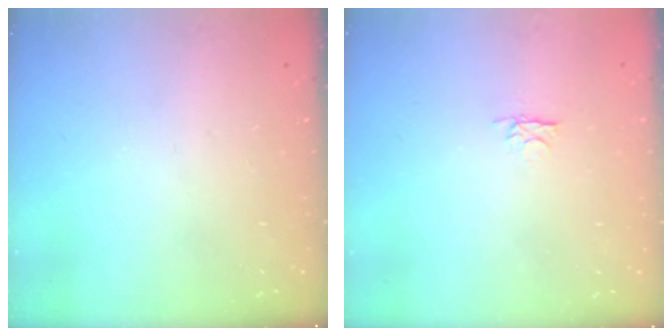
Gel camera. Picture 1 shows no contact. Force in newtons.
{"total": 2.6, "press": 2.6, "slide": 0.3}